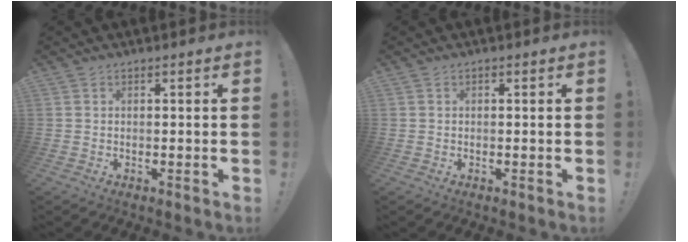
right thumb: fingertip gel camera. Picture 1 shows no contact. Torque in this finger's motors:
{"motor_torque": [0.02, 0.12, 0.09, -0.18, -0.01]}